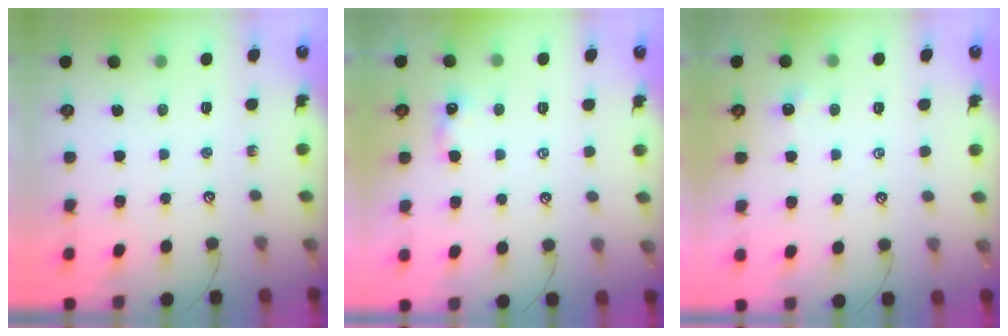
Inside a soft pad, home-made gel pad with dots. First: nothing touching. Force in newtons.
{"total": 0.7, "press": 0.5, "slide": 0.5}
{"total": 0.0}